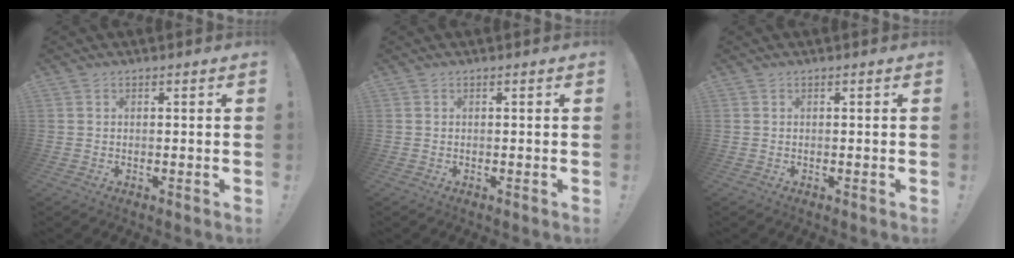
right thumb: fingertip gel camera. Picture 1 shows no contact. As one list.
[{"total": 0.0}, {"total": 0.0}]